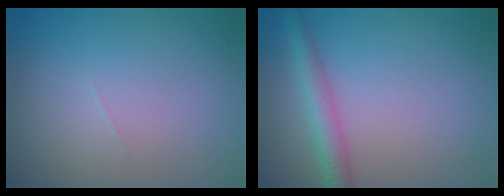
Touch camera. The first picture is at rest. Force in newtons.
{"total": 3.2, "press": 3.1, "slide": 0.2}